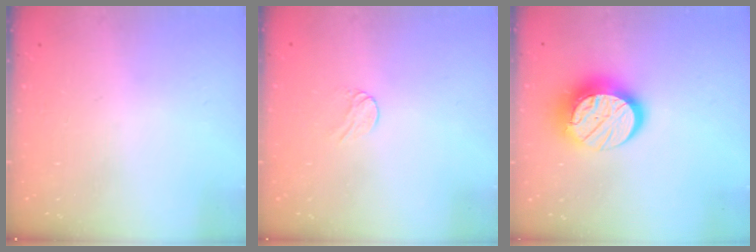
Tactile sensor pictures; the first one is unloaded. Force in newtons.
{"total": 3.6, "press": 3.6, "slide": 0.3}
{"total": 14.8, "press": 14.8, "slide": 0.7}